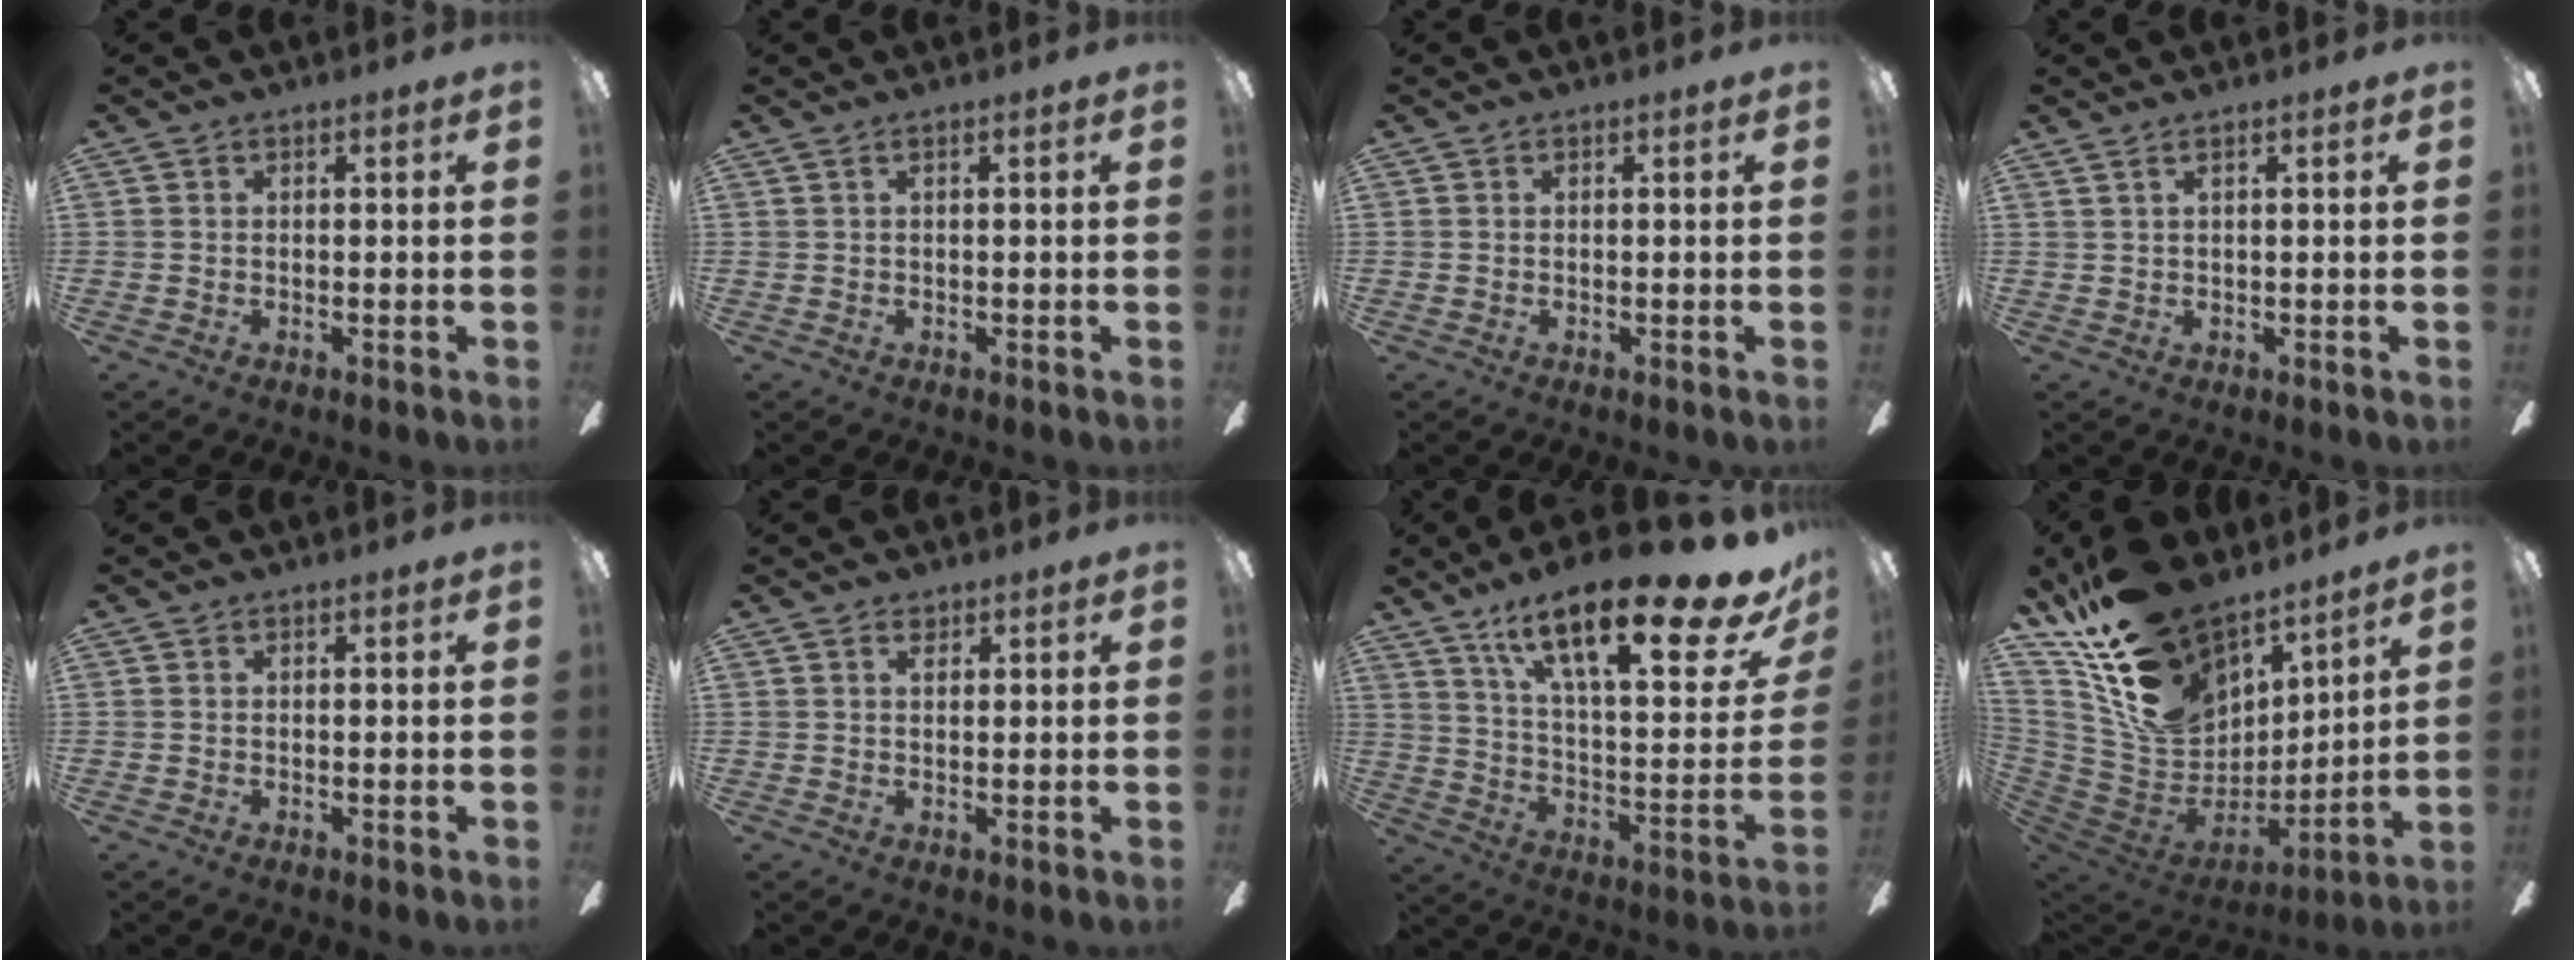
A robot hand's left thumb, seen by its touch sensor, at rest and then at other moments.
{"total": 0.6, "force": [0.1, 0.2, 0.6], "torque": [-0.011, 0.001, 0.002]}
{"total": 0.0}
{"total": 1.1, "force": [0.6, 0.3, 0.9], "torque": [-0.019, 0.000, 0.011]}
{"total": 0.0}
{"total": 1.6, "force": [1.1, 1.0, 0.6], "torque": [-0.004, -0.001, 0.020]}
{"total": 26.3, "force": [16.8, 7.1, 19.0], "torque": [-0.288, -0.098, 0.266]}
{"total": 22.6, "force": [16.0, 12.7, 9.6], "torque": [-0.186, -0.105, 0.310]}